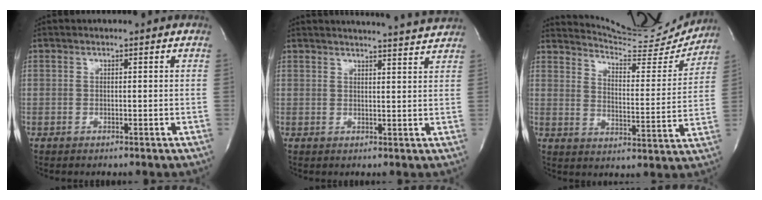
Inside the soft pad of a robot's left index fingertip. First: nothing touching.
{"total": 10.1, "force": [9.9, -0.7, 2.0], "torque": [-0.033, -0.020, 0.110]}
{"total": 15.5, "force": [15.2, 1.3, 2.6], "torque": [-0.043, -0.056, 0.200]}